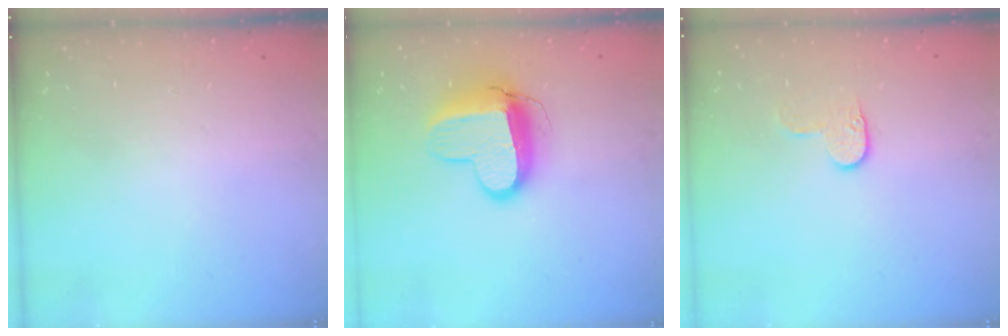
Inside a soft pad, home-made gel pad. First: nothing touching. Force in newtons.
{"total": 12.4, "press": 12.3, "slide": 1.3}
{"total": 5.8, "press": 5.8, "slide": 0.6}